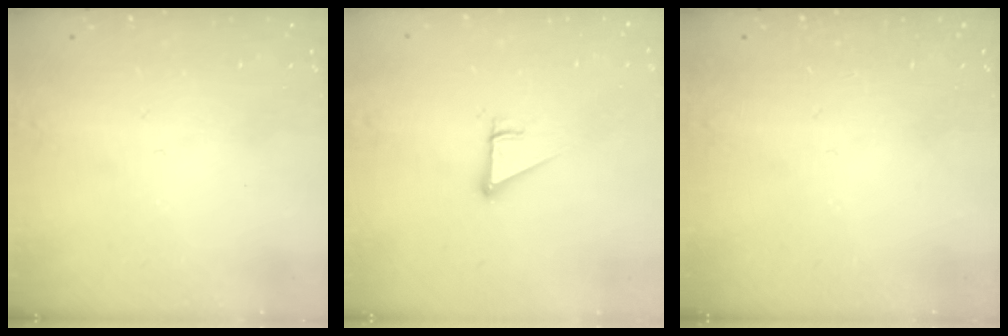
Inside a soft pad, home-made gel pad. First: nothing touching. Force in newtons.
{"total": 3.7, "press": 3.7, "slide": 0.2}
{"total": 0.0}